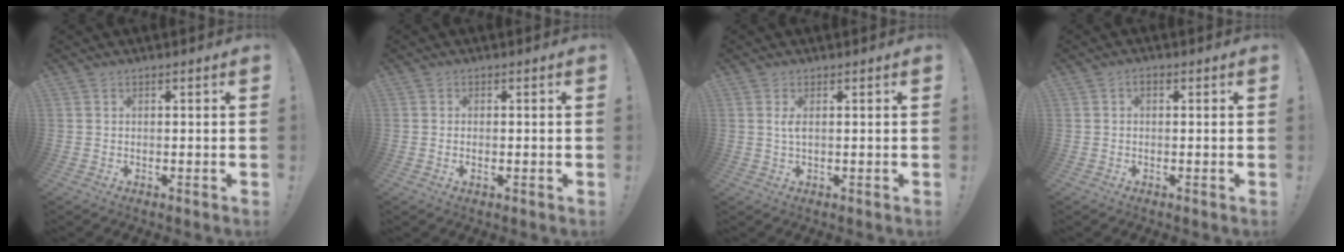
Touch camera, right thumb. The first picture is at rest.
{"total": 0.7, "force": [0.0, 0.3, 0.6], "torque": [-0.003, -0.002, -0.003]}
{"total": 2.1, "force": [0.5, 0.5, 2.0], "torque": [-0.038, 0.000, 0.007]}
{"total": 1.2, "force": [-0.1, 0.8, 0.9], "torque": [-0.020, 0.005, -0.002]}